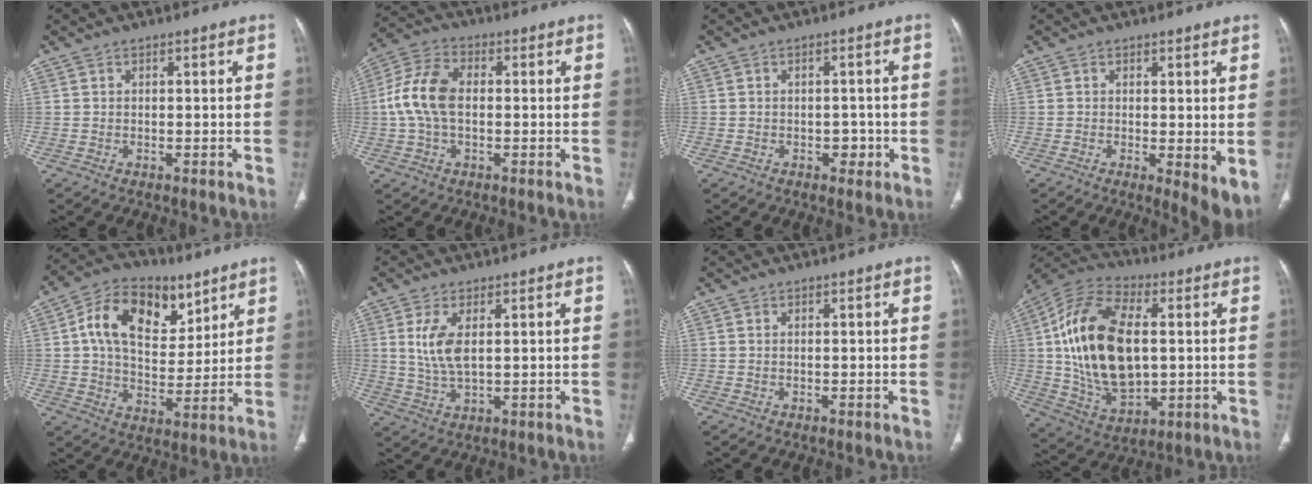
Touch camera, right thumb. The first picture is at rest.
{"total": 10.6, "force": [0.0, 7.0, 7.9], "torque": [-0.158, 0.028, -0.008]}
{"total": 2.5, "force": [-0.9, 1.8, 1.4], "torque": [-0.005, 0.007, -0.010]}
{"total": 5.7, "force": [-0.2, 1.8, 5.4], "torque": [-0.078, -0.019, -0.003]}
{"total": 17.5, "force": [7.3, 11.3, 11.2], "torque": [-0.157, -0.014, 0.125]}
{"total": 6.8, "force": [1.6, 3.0, 5.8], "torque": [-0.127, -0.009, 0.041]}
{"total": 0.0}
{"total": 22.8, "force": [2.1, 12.8, 18.8], "torque": [-0.355, 0.000, 0.042]}